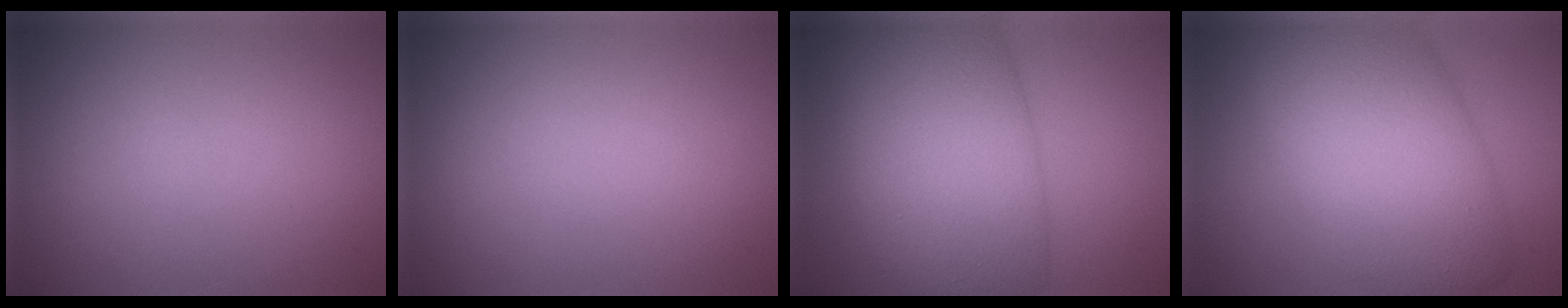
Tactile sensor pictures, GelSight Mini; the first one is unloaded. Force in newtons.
{"total": 0.0}
{"total": 12.0, "press": 12.0, "slide": 0.5}
{"total": 11.8, "press": 11.8, "slide": 0.4}